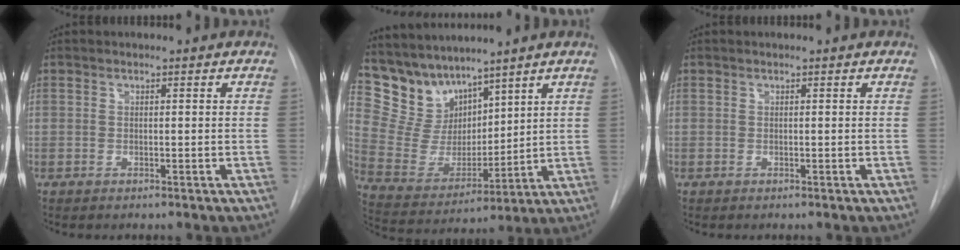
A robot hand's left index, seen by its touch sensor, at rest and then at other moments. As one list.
[{"total": 10.2, "force": [9.0, 4.4, 1.4], "torque": [-0.056, 0.025, 0.195]}, {"total": 0.0}]